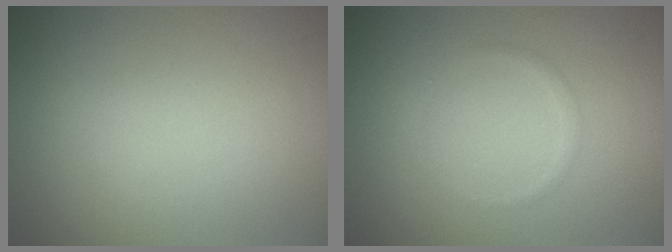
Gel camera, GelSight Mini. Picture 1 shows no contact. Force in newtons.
{"total": 0.6, "press": 0.6, "slide": 0.0}